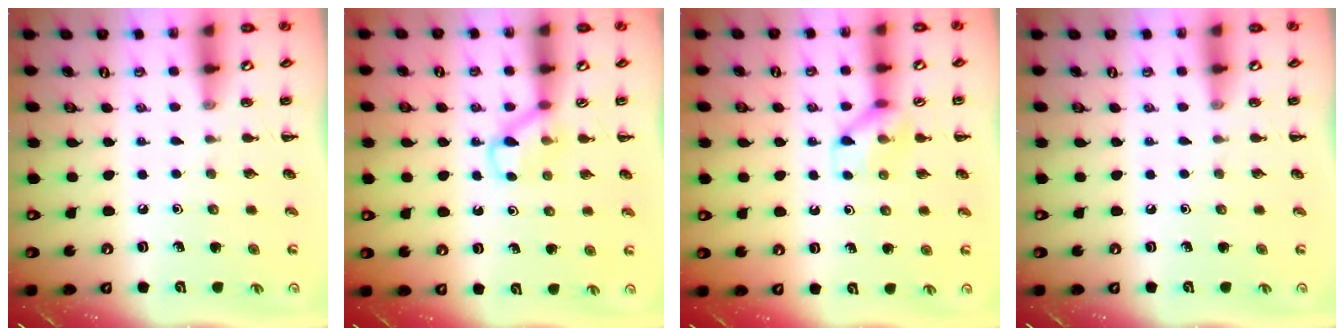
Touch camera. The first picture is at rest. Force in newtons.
{"total": 4.6, "press": 4.3, "slide": 1.4}
{"total": 8.9, "press": 8.9, "slide": 0.5}
{"total": 0.0}